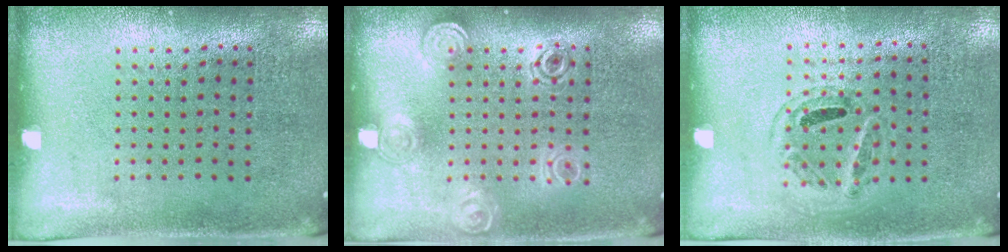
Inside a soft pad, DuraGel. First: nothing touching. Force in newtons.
{"total": 1.4, "press": 1.2, "slide": 0.7}
{"total": 0.9, "press": 0.8, "slide": 0.5}